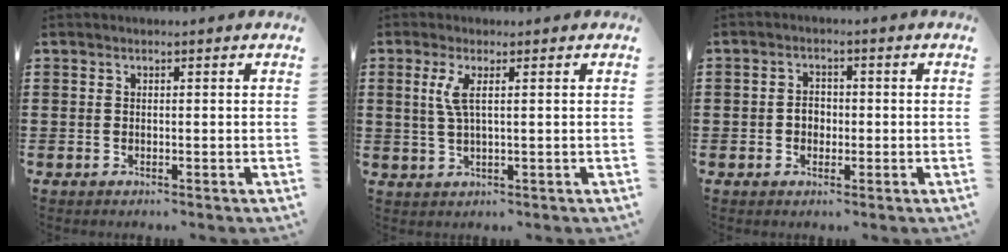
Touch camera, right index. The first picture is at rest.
{"total": 3.3, "force": [0.8, 0.3, 3.1], "torque": [-0.072, -0.003, 0.009]}
{"total": 2.3, "force": [-0.4, 1.8, 1.4], "torque": [-0.029, 0.006, -0.011]}